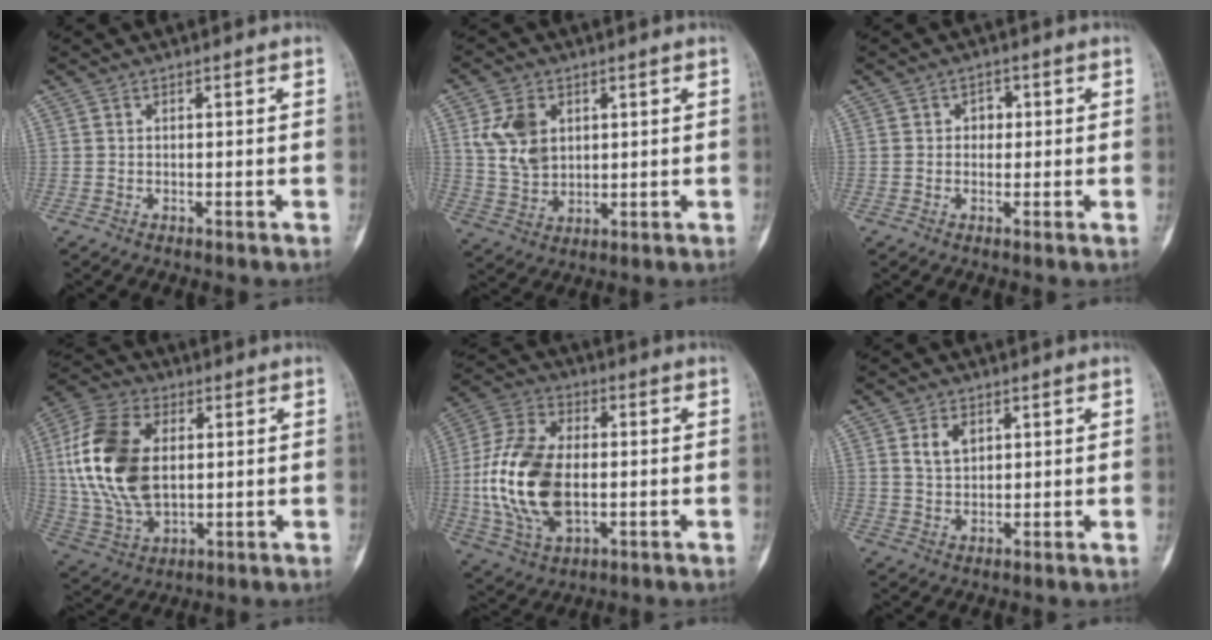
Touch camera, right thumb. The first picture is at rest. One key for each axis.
{"total": 8.8, "fx": 2.7, "fy": 6.4, "fz": 5.5, "tx": -0.087, "ty": -0.011, "tz": 0.061}
{"total": 2.2, "fx": 0.3, "fy": 1.8, "fz": 1.3, "tx": -0.003, "ty": 0.004, "tz": -0.002}
{"total": 18.9, "fx": 2.5, "fy": 11.5, "fz": 14.8, "tx": -0.299, "ty": -0.003, "tz": 0.050}
{"total": 18.8, "fx": -1.3, "fy": 11.2, "fz": 15.1, "tx": -0.303, "ty": 0.006, "tz": -0.019}
{"total": 4.0, "fx": 1.7, "fy": 2.6, "fz": 2.5, "tx": -0.034, "ty": -0.010, "tz": 0.033}